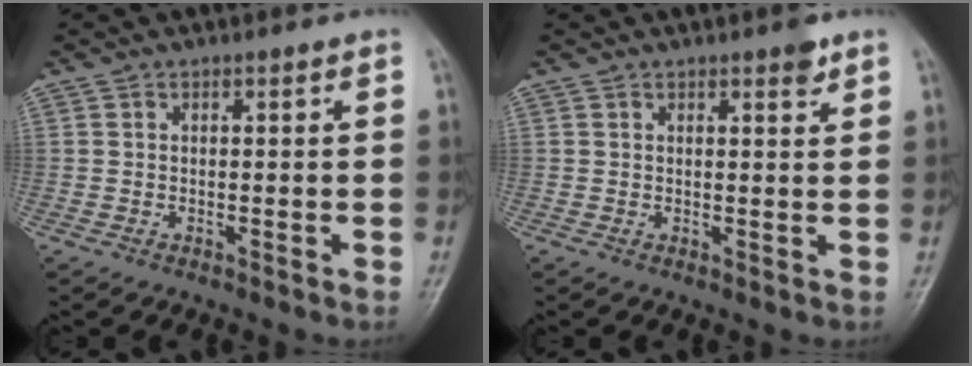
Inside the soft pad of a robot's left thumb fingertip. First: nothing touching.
{"total": 2.2, "force": [1.5, 0.6, 1.4], "torque": [-0.017, -0.008, 0.020]}